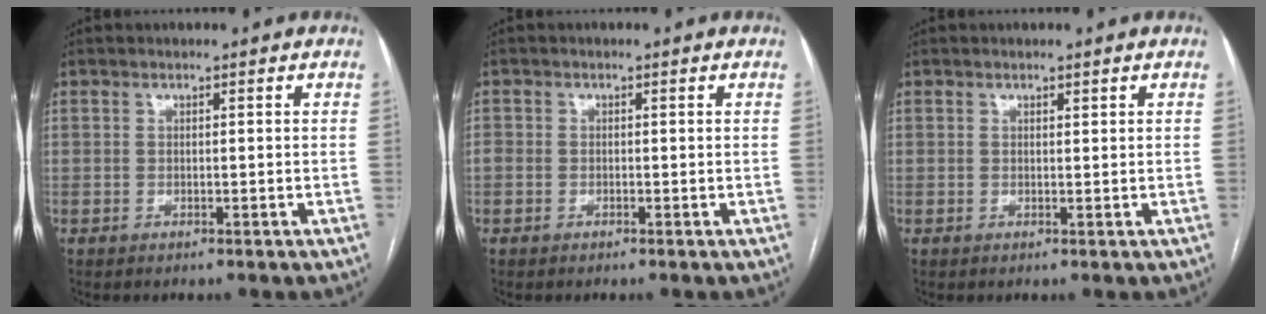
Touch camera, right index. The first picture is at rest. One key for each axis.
{"total": 1.1, "fx": -0.2, "fy": 1.0, "fz": 0.5, "tx": -0.006, "ty": 0.009, "tz": -0.003}
{"total": 0.5, "fx": 0.5, "fy": 0.2, "fz": 0.2, "tx": -0.002, "ty": -0.003, "tz": 0.006}